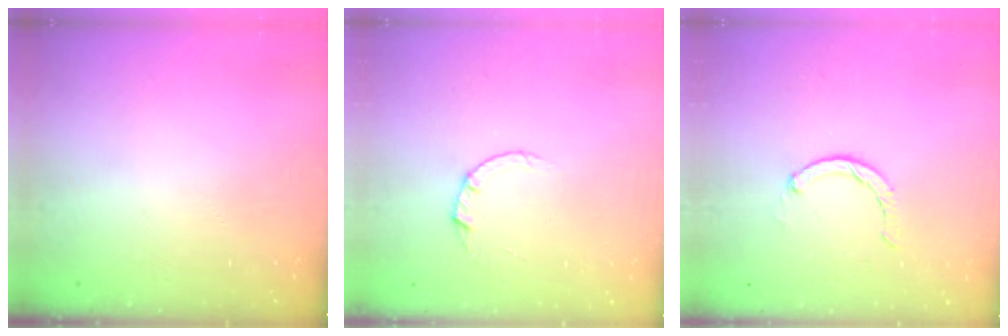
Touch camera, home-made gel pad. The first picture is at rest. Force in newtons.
{"total": 2.0, "press": 2.0, "slide": 0.2}
{"total": 1.9, "press": 1.9, "slide": 0.3}